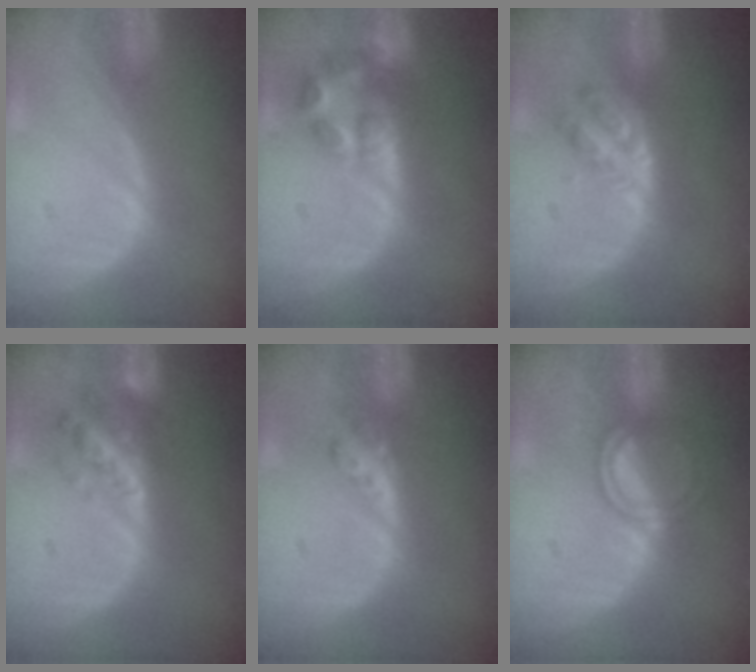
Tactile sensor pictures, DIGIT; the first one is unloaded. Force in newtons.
{"total": 6.8, "press": 6.2, "slide": 2.9}
{"total": 4.7, "press": 4.2, "slide": 2.3}
{"total": 5.7, "press": 5.4, "slide": 1.7}
{"total": 2.9, "press": 2.5, "slide": 1.5}
{"total": 5.0, "press": 4.6, "slide": 1.9}